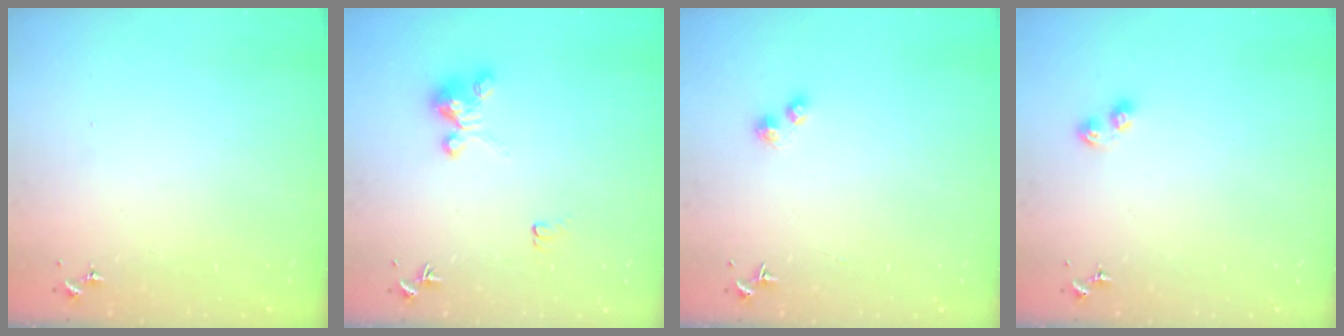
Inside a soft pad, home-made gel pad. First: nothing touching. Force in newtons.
{"total": 5.8, "press": 5.8, "slide": 0.6}
{"total": 1.6, "press": 1.6, "slide": 0.2}
{"total": 4.6, "press": 4.6, "slide": 0.5}